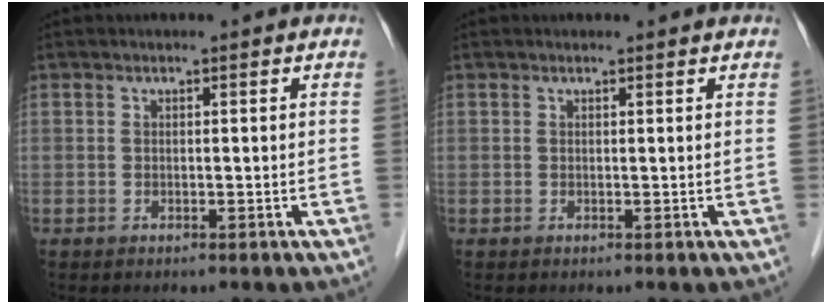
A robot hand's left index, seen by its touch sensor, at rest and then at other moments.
{"total": 1.0, "force": [1.0, 0.1, 0.1], "torque": [-0.010, 0.003, 0.009]}